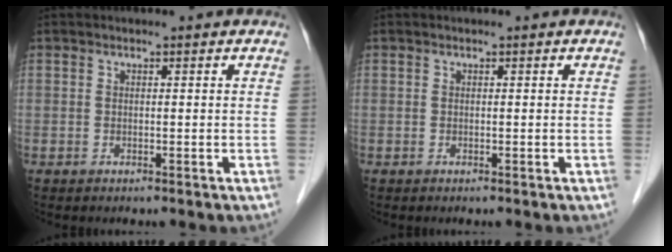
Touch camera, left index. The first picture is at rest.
{"total": 0.0}